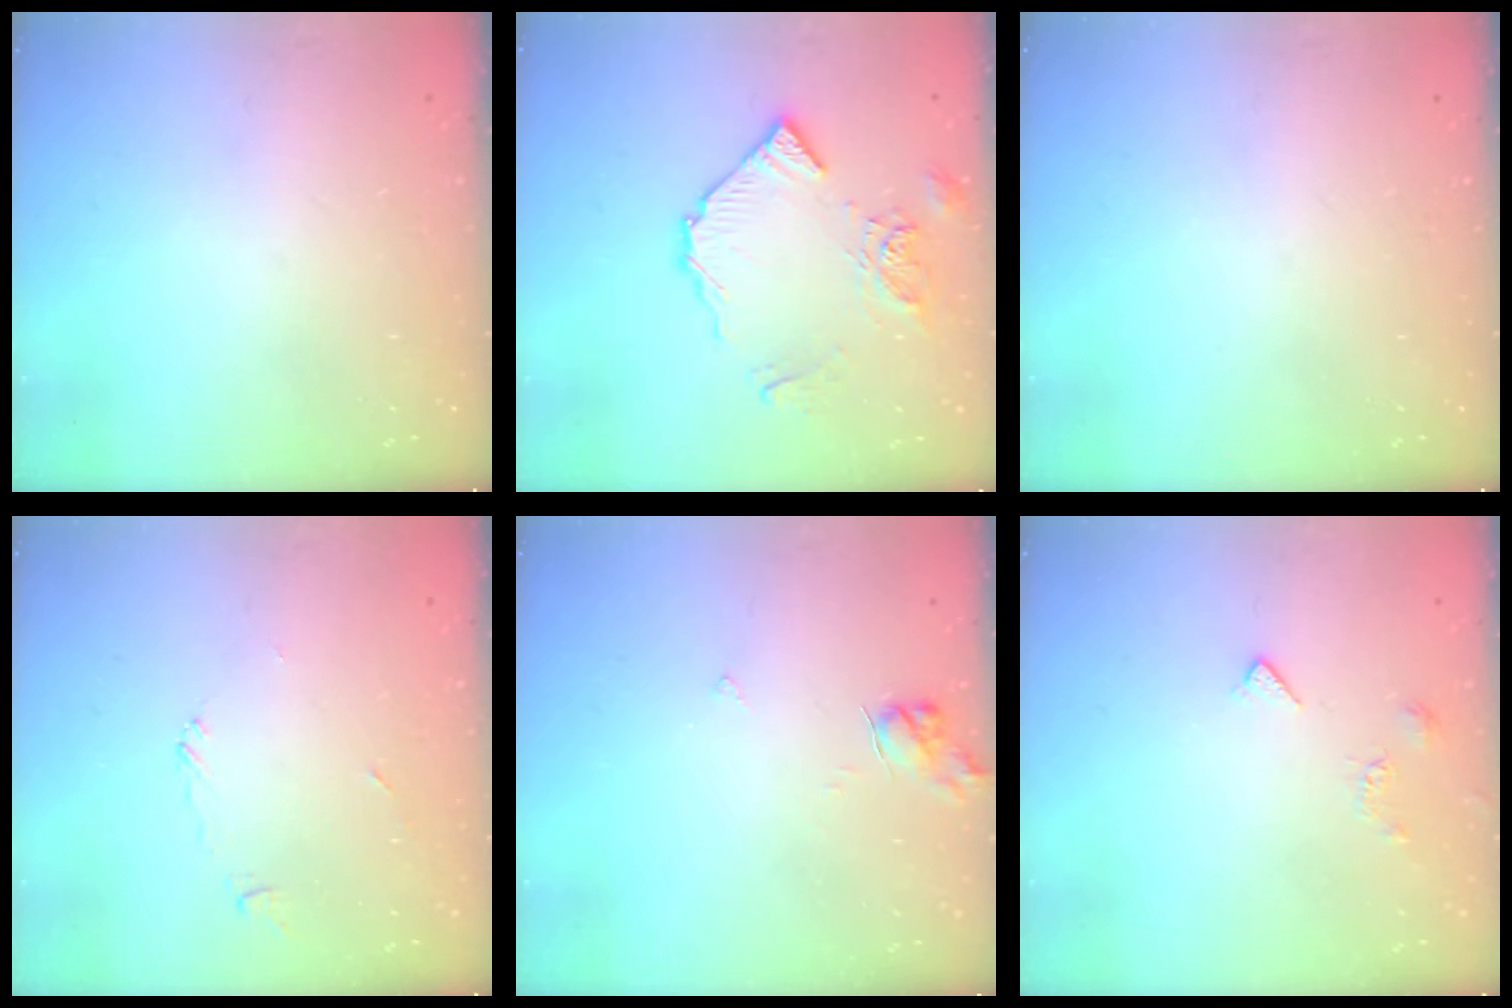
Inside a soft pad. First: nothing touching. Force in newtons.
{"total": 11.8, "press": 11.7, "slide": 1.1}
{"total": 0.0}
{"total": 4.3, "press": 4.3, "slide": 0.2}
{"total": 5.1, "press": 5.1, "slide": 0.4}
{"total": 4.2, "press": 4.1, "slide": 0.8}